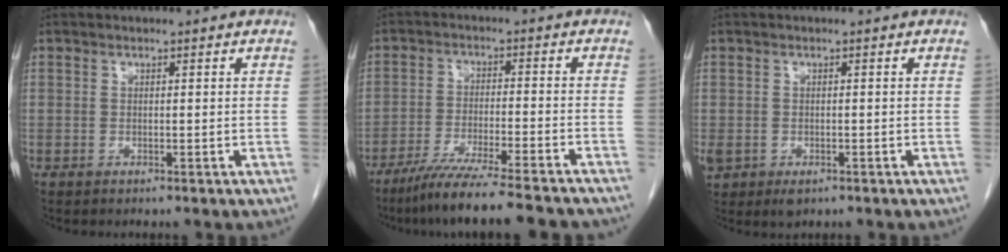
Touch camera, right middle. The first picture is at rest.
{"total": 15.2, "force": [-13.0, 0.2, 7.8], "torque": [-0.117, -0.038, -0.205]}
{"total": 5.6, "force": [-2.5, 4.2, 2.8], "torque": [-0.072, -0.007, -0.032]}